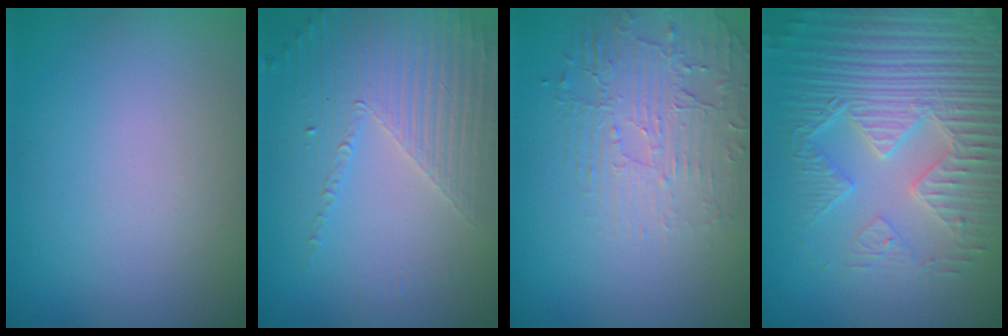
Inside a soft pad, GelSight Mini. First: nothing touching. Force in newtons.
{"total": 3.7, "press": 3.4, "slide": 1.6}
{"total": 2.2, "press": 1.7, "slide": 1.5}
{"total": 6.9, "press": 5.7, "slide": 3.8}